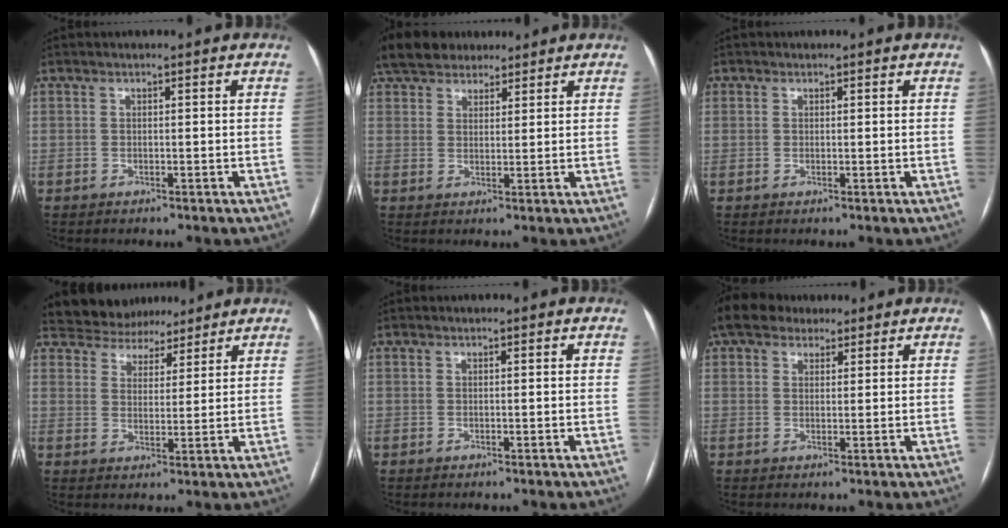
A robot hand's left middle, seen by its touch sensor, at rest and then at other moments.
{"total": 10.5, "force": [8.5, 4.8, 3.8], "torque": [-0.065, 0.044, 0.147]}
{"total": 0.7, "force": [0.3, 0.6, 0.0], "torque": [0.006, 0.002, 0.002]}
{"total": 8.2, "force": [7.5, 3.3, 0.5], "torque": [-0.001, 0.017, 0.112]}
{"total": 0.0}
{"total": 7.2, "force": [5.7, 3.7, 2.4], "torque": [-0.044, 0.038, 0.102]}